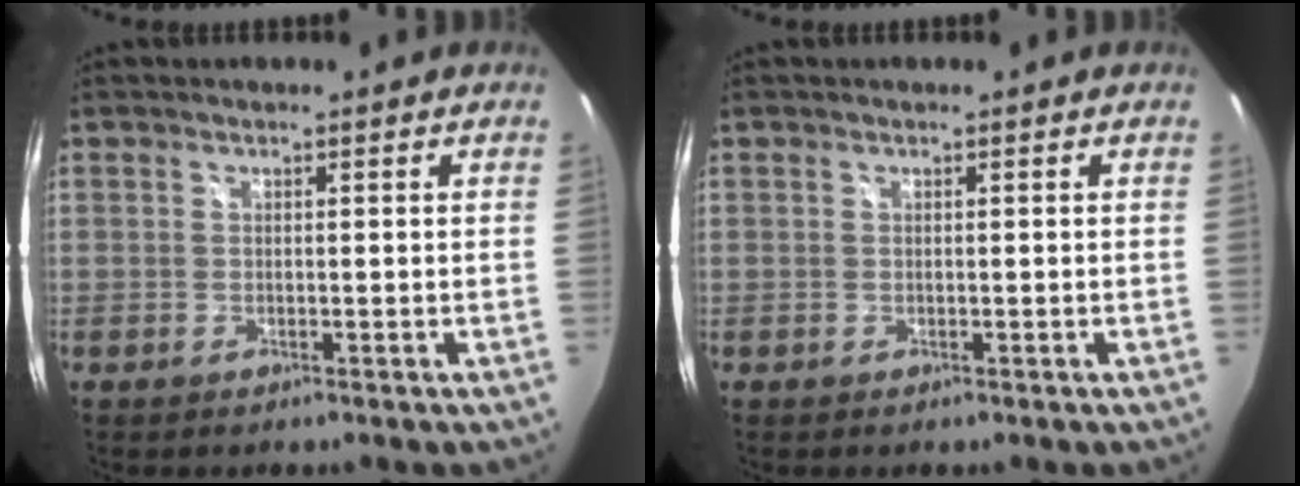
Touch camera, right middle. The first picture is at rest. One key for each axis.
{"total": 0.0}